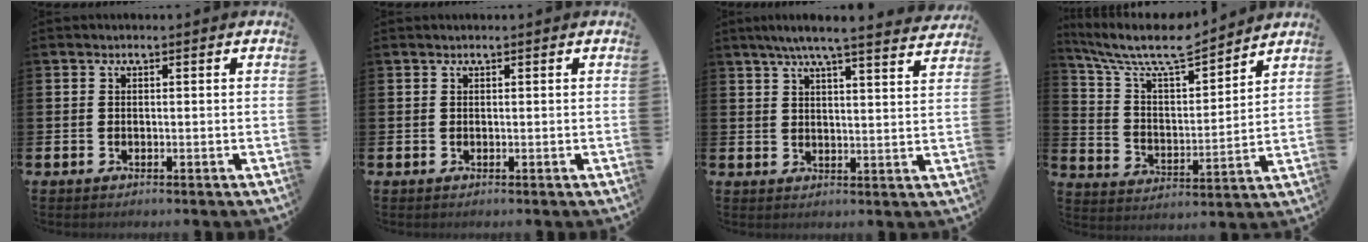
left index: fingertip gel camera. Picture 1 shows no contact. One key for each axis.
{"total": 0.0}
{"total": 6.3, "fx": 5.8, "fy": -0.2, "fz": 2.6, "tx": -0.057, "ty": -0.028, "tz": 0.099}
{"total": 9.6, "fx": 8.7, "fy": 2.0, "fz": 3.6, "tx": -0.114, "ty": -0.053, "tz": 0.150}